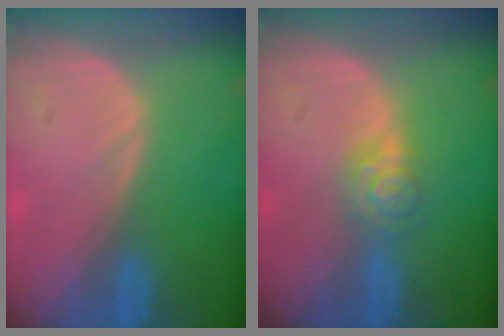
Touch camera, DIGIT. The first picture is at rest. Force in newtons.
{"total": 4.4, "press": 3.9, "slide": 2.0}